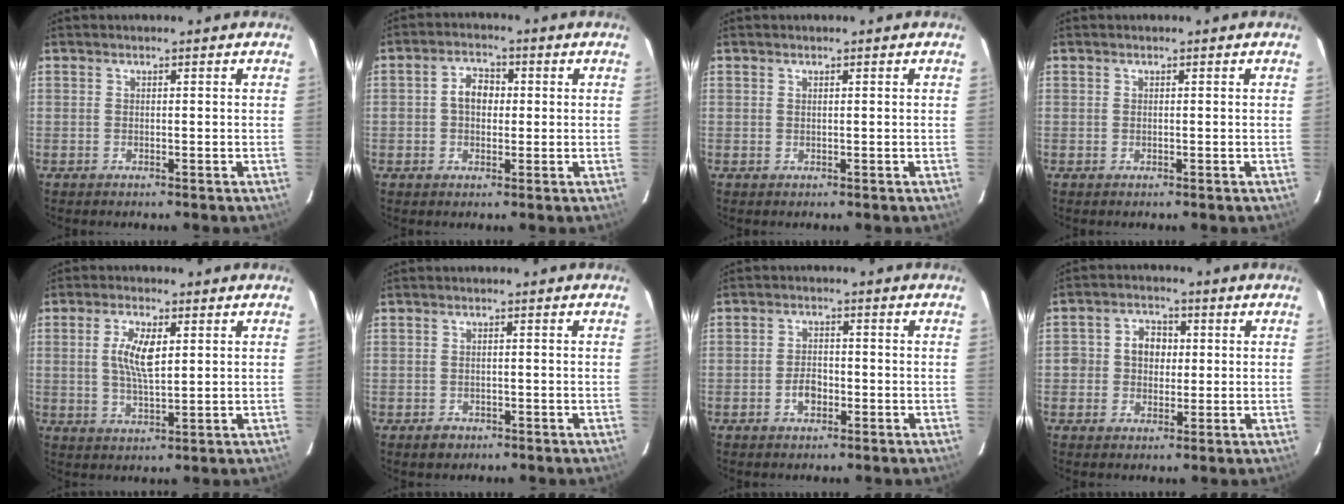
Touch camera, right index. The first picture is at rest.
{"total": 4.6, "force": [0.2, 3.5, 3.0], "torque": [-0.054, 0.016, 0.004]}
{"total": 0.0}
{"total": 0.0}
{"total": 6.6, "force": [1.5, 2.5, 5.9], "torque": [-0.111, 0.002, 0.030]}
{"total": 2.3, "force": [-1.3, 1.8, 0.5], "torque": [-0.011, 0.002, -0.016]}
{"total": 3.5, "force": [-1.5, 2.3, 2.2], "torque": [-0.043, 0.004, -0.024]}
{"total": 5.5, "force": [0.0, 4.9, 2.4], "torque": [-0.045, 0.016, 0.000]}